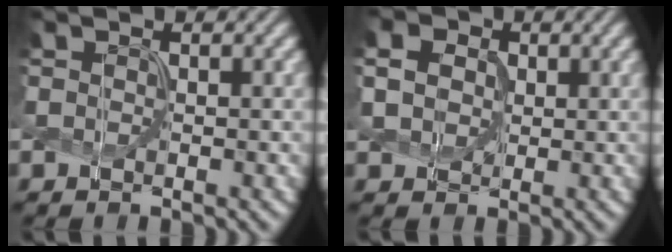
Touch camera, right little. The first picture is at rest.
{"total": 4.8, "force": [1.7, 3.7, 2.6], "torque": [-0.074, 0.020, 0.016]}